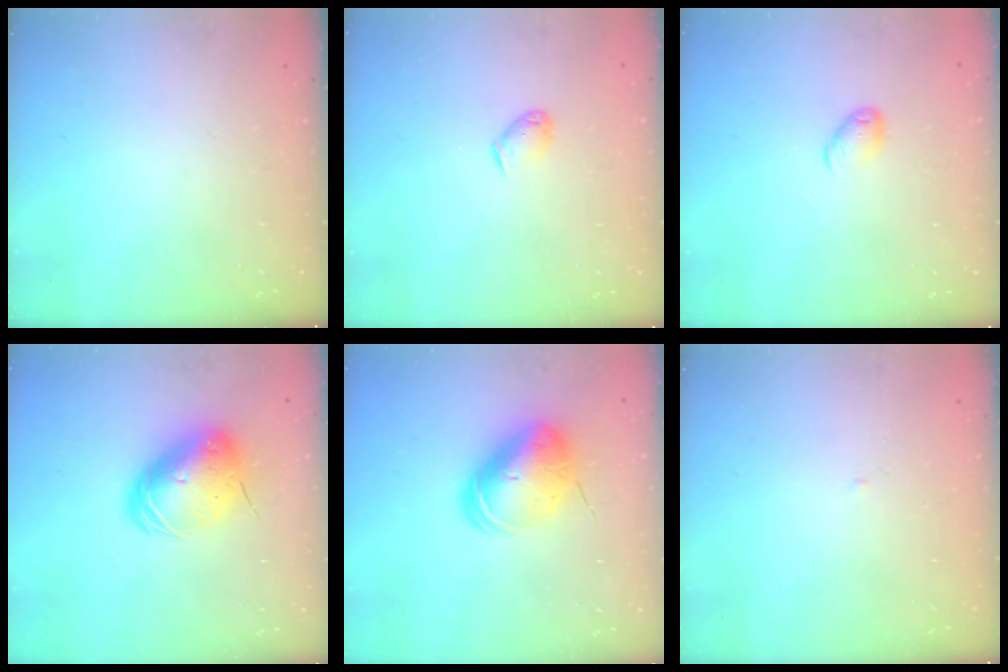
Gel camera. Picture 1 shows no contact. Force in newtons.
{"total": 3.7, "press": 3.7, "slide": 0.7}
{"total": 5.6, "press": 5.6, "slide": 0.5}
{"total": 11.9, "press": 11.7, "slide": 2.0}
{"total": 10.5, "press": 10.3, "slide": 2.0}
{"total": 1.7, "press": 1.7, "slide": 0.3}